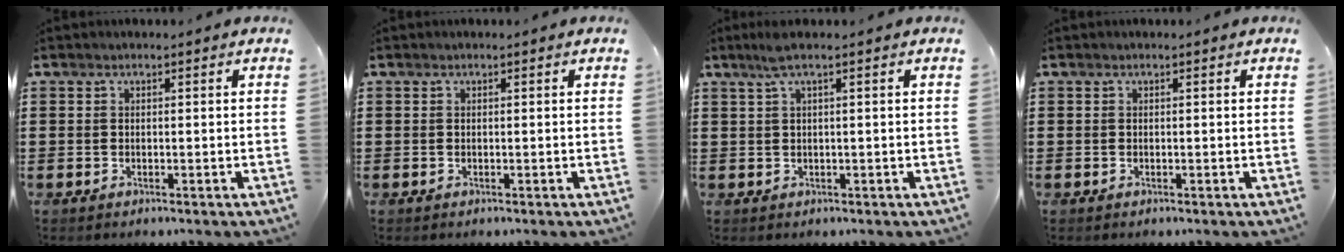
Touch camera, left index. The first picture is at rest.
{"total": 0.0}
{"total": 2.1, "force": [0.8, -0.1, 2.0], "torque": [-0.046, -0.004, 0.012]}
{"total": 0.0}